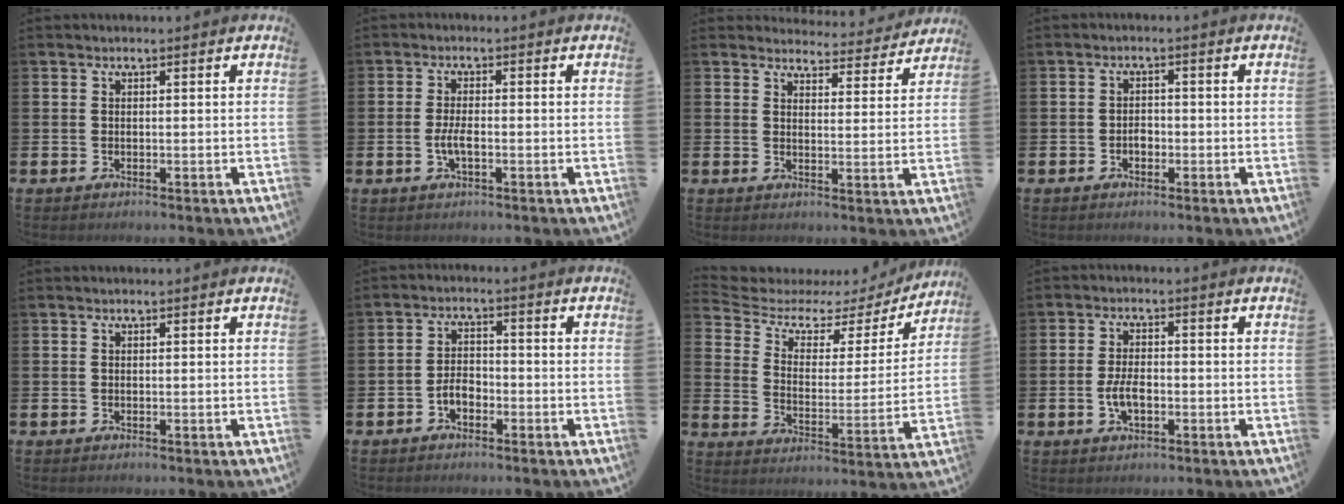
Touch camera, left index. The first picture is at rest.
{"total": 2.7, "force": [-0.8, 0.9, 2.4], "torque": [-0.043, 0.002, -0.015]}
{"total": 3.8, "force": [3.7, 0.8, 0.1], "torque": [-0.003, -0.031, 0.062]}
{"total": 1.6, "force": [-0.6, 1.2, 0.8], "torque": [-0.017, 0.002, -0.014]}
{"total": 0.0}
{"total": 2.7, "force": [-1.7, 1.6, 1.4], "torque": [-0.029, 0.007, -0.035]}
{"total": 5.6, "force": [4.5, 3.0, 1.7], "torque": [-0.066, -0.032, 0.069]}
{"total": 3.9, "force": [-0.9, 1.9, 3.2], "torque": [-0.057, -0.002, -0.019]}